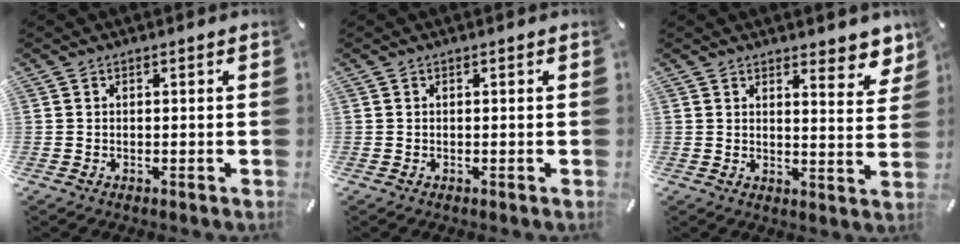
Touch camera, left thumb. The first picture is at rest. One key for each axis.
{"total": 0.0}
{"total": 6.4, "fx": 5.3, "fy": 2.7, "fz": 2.3, "tx": -0.017, "ty": -0.048, "tz": 0.091}